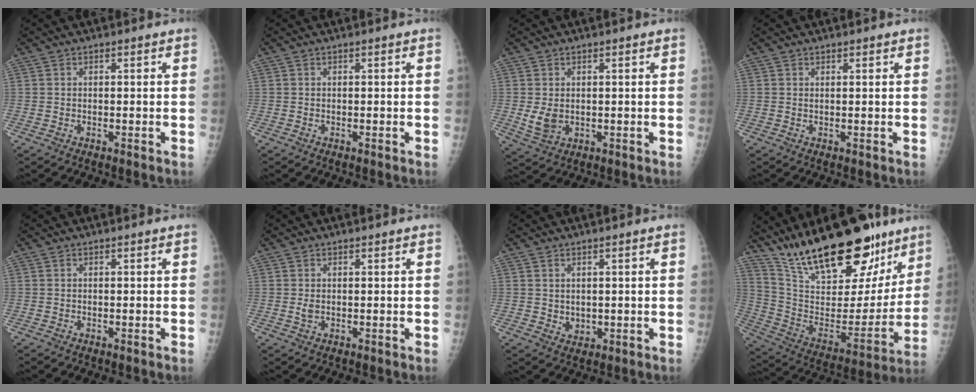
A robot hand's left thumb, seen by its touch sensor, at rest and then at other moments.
{"total": 0.0}
{"total": 4.0, "force": [0.1, 3.0, 2.6], "torque": [-0.041, -0.011, 0.013]}
{"total": 0.6, "force": [0.5, 0.2, 0.3], "torque": [-0.004, -0.003, 0.007]}
{"total": 0.0}
{"total": 1.4, "force": [0.3, 1.0, 0.9], "torque": [-0.012, -0.003, 0.008]}
{"total": 2.2, "force": [0.7, 1.9, 0.9], "torque": [-0.011, -0.009, 0.021]}
{"total": 29.7, "force": [21.3, 11.1, 17.5], "torque": [-0.250, -0.080, 0.354]}